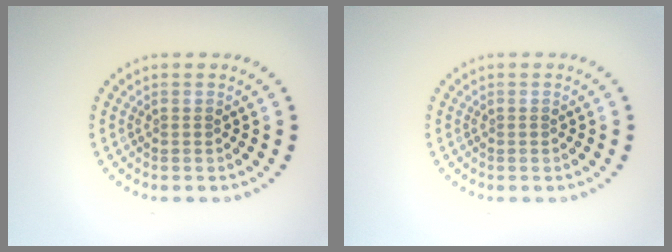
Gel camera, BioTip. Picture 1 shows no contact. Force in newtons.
{"total": 0.0}